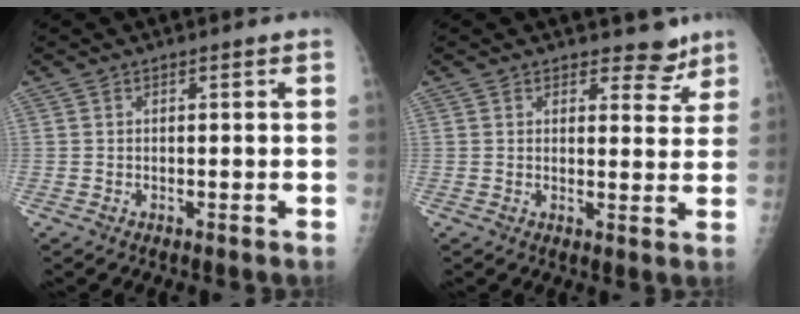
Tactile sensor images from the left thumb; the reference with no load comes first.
{"total": 4.7, "force": [3.9, 2.5, 1.1], "torque": [0.014, -0.028, 0.046]}